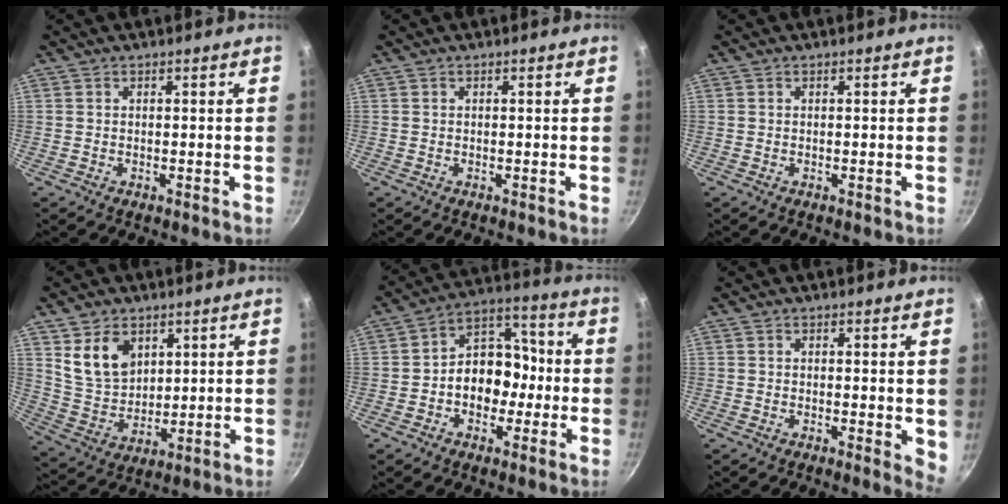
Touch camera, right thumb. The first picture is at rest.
{"total": 0.0}
{"total": 0.0}
{"total": 10.4, "force": [4.5, 7.3, 5.8], "torque": [-0.080, -0.026, 0.100]}
{"total": 12.3, "force": [-1.8, 9.4, 7.7], "torque": [-0.057, 0.047, -0.042]}
{"total": 3.1, "force": [0.6, 1.2, 2.8], "torque": [-0.029, -0.007, 0.006]}